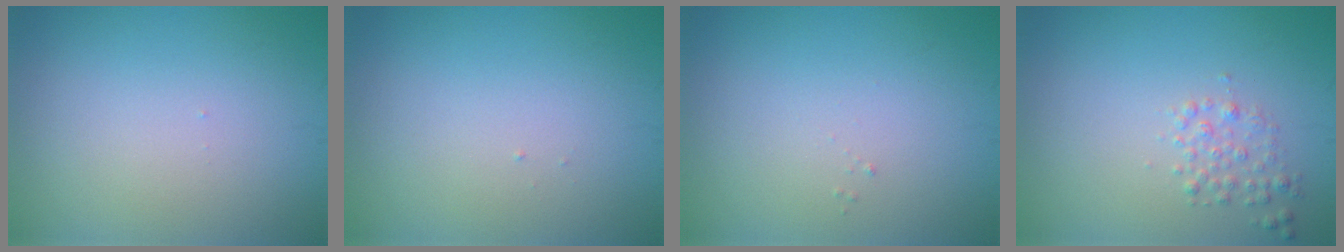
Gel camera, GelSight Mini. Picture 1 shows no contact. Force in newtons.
{"total": 0.0}
{"total": 0.0}
{"total": 1.5, "press": 1.5, "slide": 0.0}